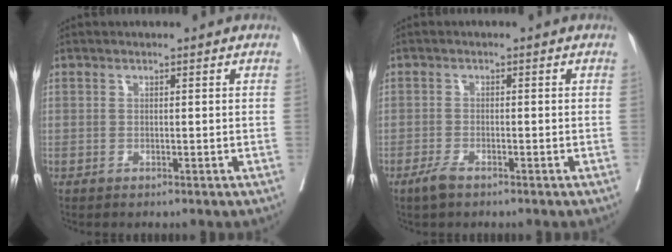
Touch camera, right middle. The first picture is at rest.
{"total": 2.2, "force": [-1.6, 0.5, 1.4], "torque": [-0.033, -0.003, -0.031]}